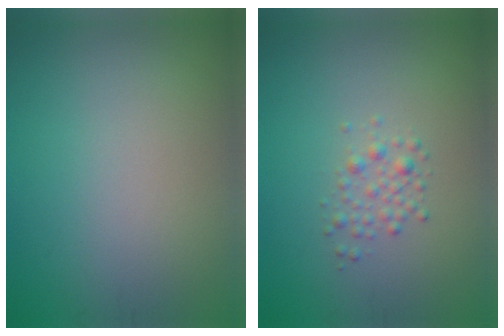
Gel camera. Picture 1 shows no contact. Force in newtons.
{"total": 1.5, "press": 1.5, "slide": 0.0}